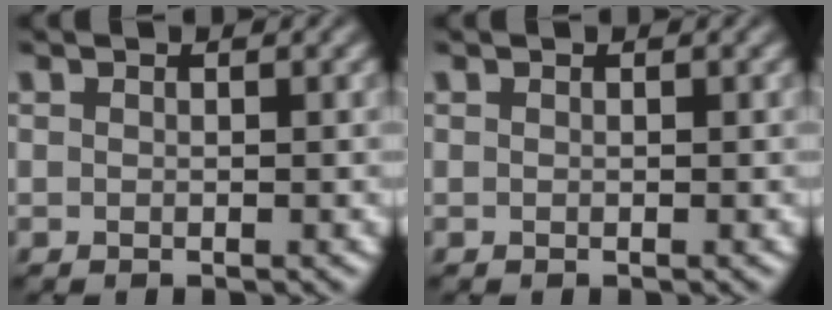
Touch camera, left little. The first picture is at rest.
{"total": 0.0}